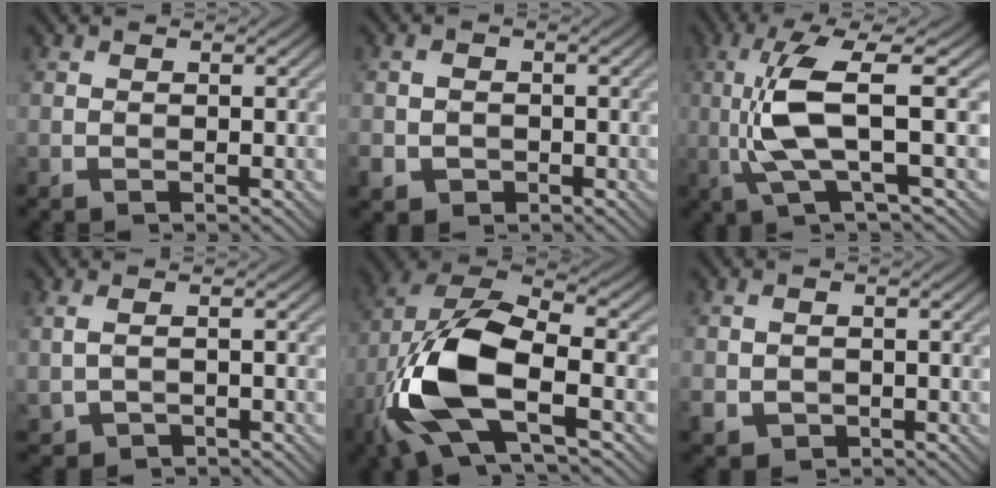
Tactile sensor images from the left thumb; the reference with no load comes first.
{"total": 2.7, "force": [-1.0, 2.3, 1.0], "torque": [-0.026, -0.004, -0.019]}
{"total": 7.7, "force": [-0.2, 1.0, 7.6], "torque": [-0.167, 0.010, -0.001]}
{"total": 1.9, "force": [-0.1, 1.1, 1.5], "torque": [-0.042, -0.001, 0.006]}
{"total": 13.5, "force": [-4.4, 5.6, 11.5], "torque": [-0.271, -0.005, -0.092]}
{"total": 2.3, "force": [-0.5, 1.9, 1.1], "torque": [-0.030, -0.005, -0.007]}